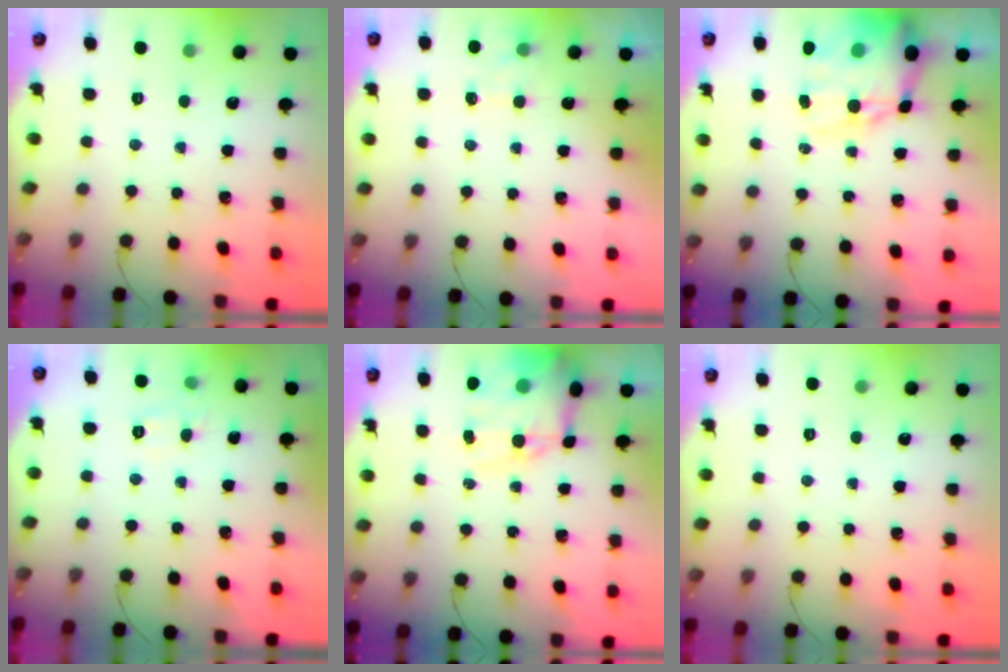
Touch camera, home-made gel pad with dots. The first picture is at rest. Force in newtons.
{"total": 2.5, "press": 1.9, "slide": 1.6}
{"total": 18.8, "press": 18.4, "slide": 3.9}
{"total": 6.4, "press": 6.3, "slide": 1.1}
{"total": 14.0, "press": 13.6, "slide": 3.3}
{"total": 0.0}